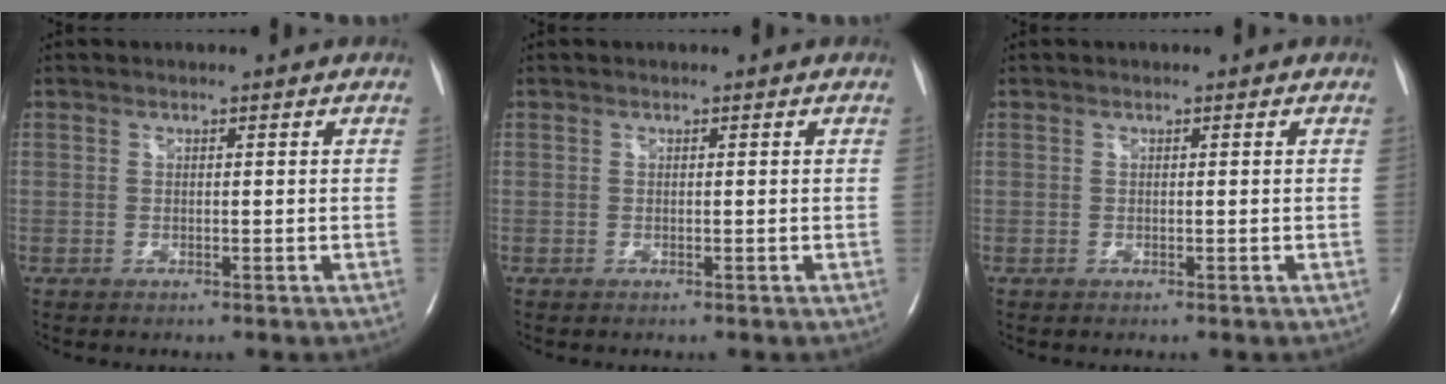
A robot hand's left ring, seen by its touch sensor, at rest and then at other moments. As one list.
[{"total": 0.0}, {"total": 0.0}]